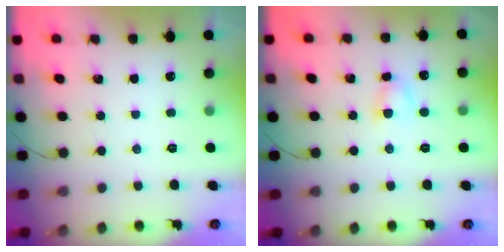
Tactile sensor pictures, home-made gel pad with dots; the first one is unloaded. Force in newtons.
{"total": 4.0, "press": 3.9, "slide": 1.1}